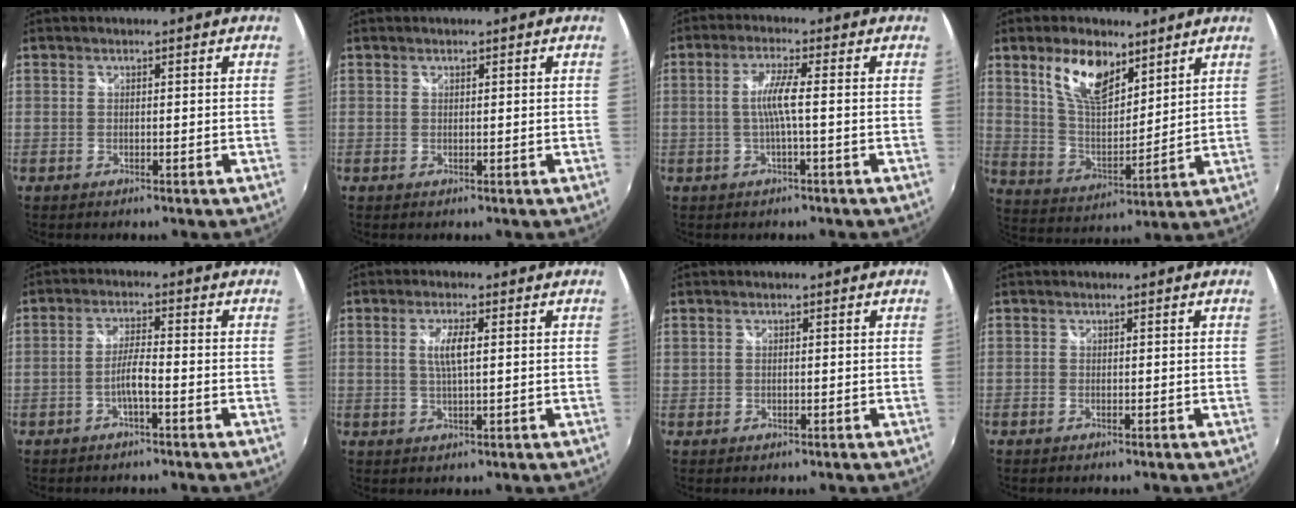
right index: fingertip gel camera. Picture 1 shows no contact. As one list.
[{"total": 0.0}, {"total": 4.6, "force": [-0.5, -0.4, 4.6], "torque": [-0.093, 0.000, -0.007]}, {"total": 12.3, "force": [7.4, 5.6, 8.1], "torque": [-0.148, 0.007, 0.145]}, {"total": 3.4, "force": [-1.7, 0.0, 2.9], "torque": [-0.058, 0.003, -0.032]}, {"total": 4.1, "force": [0.8, 0.8, 4.0], "torque": [-0.075, -0.002, 0.014]}, {"total": 0.9, "force": [0.3, 0.6, 0.7], "torque": [-0.014, 0.000, 0.005]}, {"total": 0.0}]